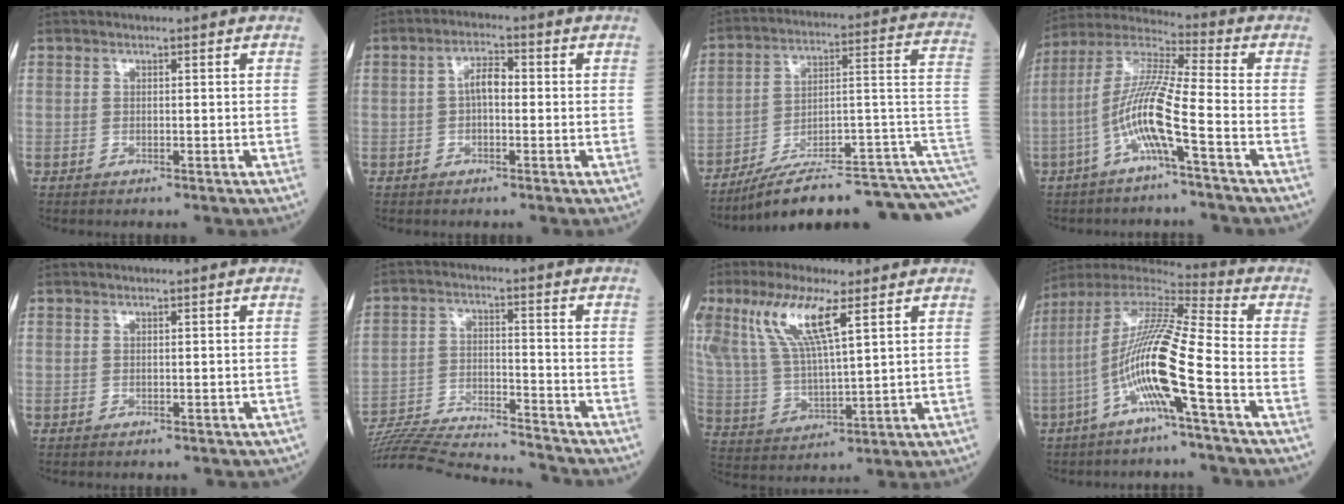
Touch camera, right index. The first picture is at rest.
{"total": 3.4, "force": [-0.1, 1.5, 3.1], "torque": [-0.052, 0.014, -0.005]}
{"total": 26.8, "force": [-20.2, 0.2, 17.7], "torque": [-0.132, 0.023, -0.287]}
{"total": 10.9, "force": [-4.0, -0.1, 10.1], "torque": [-0.211, 0.011, -0.086]}
{"total": 3.0, "force": [-2.5, 1.2, 1.1], "torque": [-0.015, -0.004, -0.025]}
{"total": 19.8, "force": [-19.1, 0.7, 5.4], "torque": [-0.118, -0.011, -0.297]}
{"total": 13.0, "force": [6.7, 2.4, 10.8], "torque": [-0.247, 0.007, 0.132]}
{"total": 14.6, "force": [-5.0, -0.2, 13.7], "torque": [-0.275, 0.006, -0.106]}